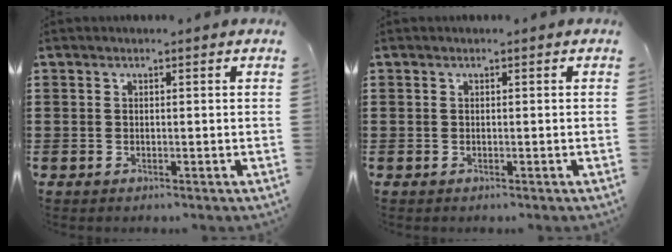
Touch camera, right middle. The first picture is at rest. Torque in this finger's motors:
{"motor_torque": [0.05, -0.01, -0.02, -0.01]}